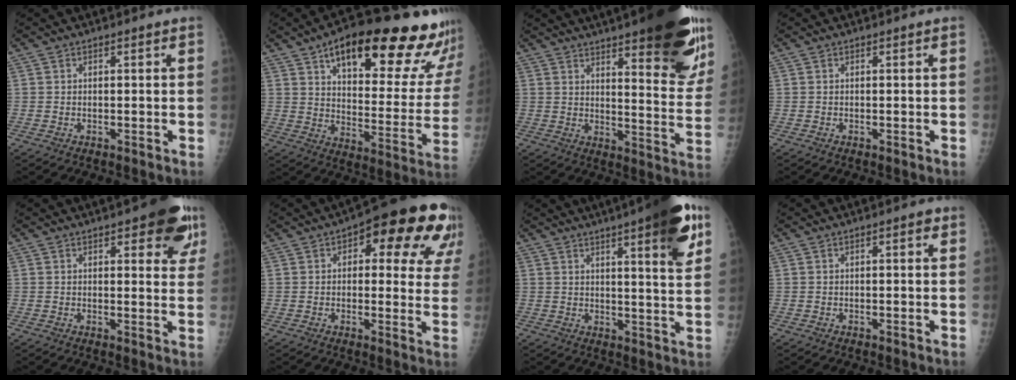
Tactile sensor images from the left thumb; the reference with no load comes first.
{"total": 28.2, "force": [19.2, 9.3, 18.4], "torque": [-0.216, -0.065, 0.262]}
{"total": 26.0, "force": [16.8, 6.4, 18.7], "torque": [-0.219, -0.069, 0.218]}
{"total": 0.0}
{"total": 10.6, "force": [5.7, 3.8, 8.1], "torque": [-0.059, -0.018, 0.063]}
{"total": 18.7, "force": [8.7, 8.1, 14.4], "torque": [-0.133, -0.004, 0.099]}
{"total": 14.9, "force": [7.7, 2.6, 12.5], "torque": [-0.151, -0.027, 0.101]}
{"total": 1.5, "force": [0.6, 0.5, 1.2], "torque": [-0.015, 0.002, 0.005]}